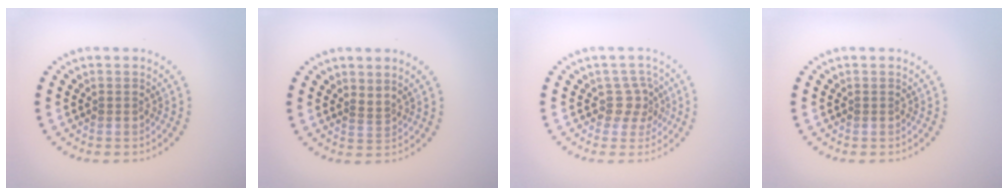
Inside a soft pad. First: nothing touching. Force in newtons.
{"total": 0.9, "press": 0.3, "slide": 0.9}
{"total": 2.3, "press": 1.6, "slide": 1.6}
{"total": 0.0}